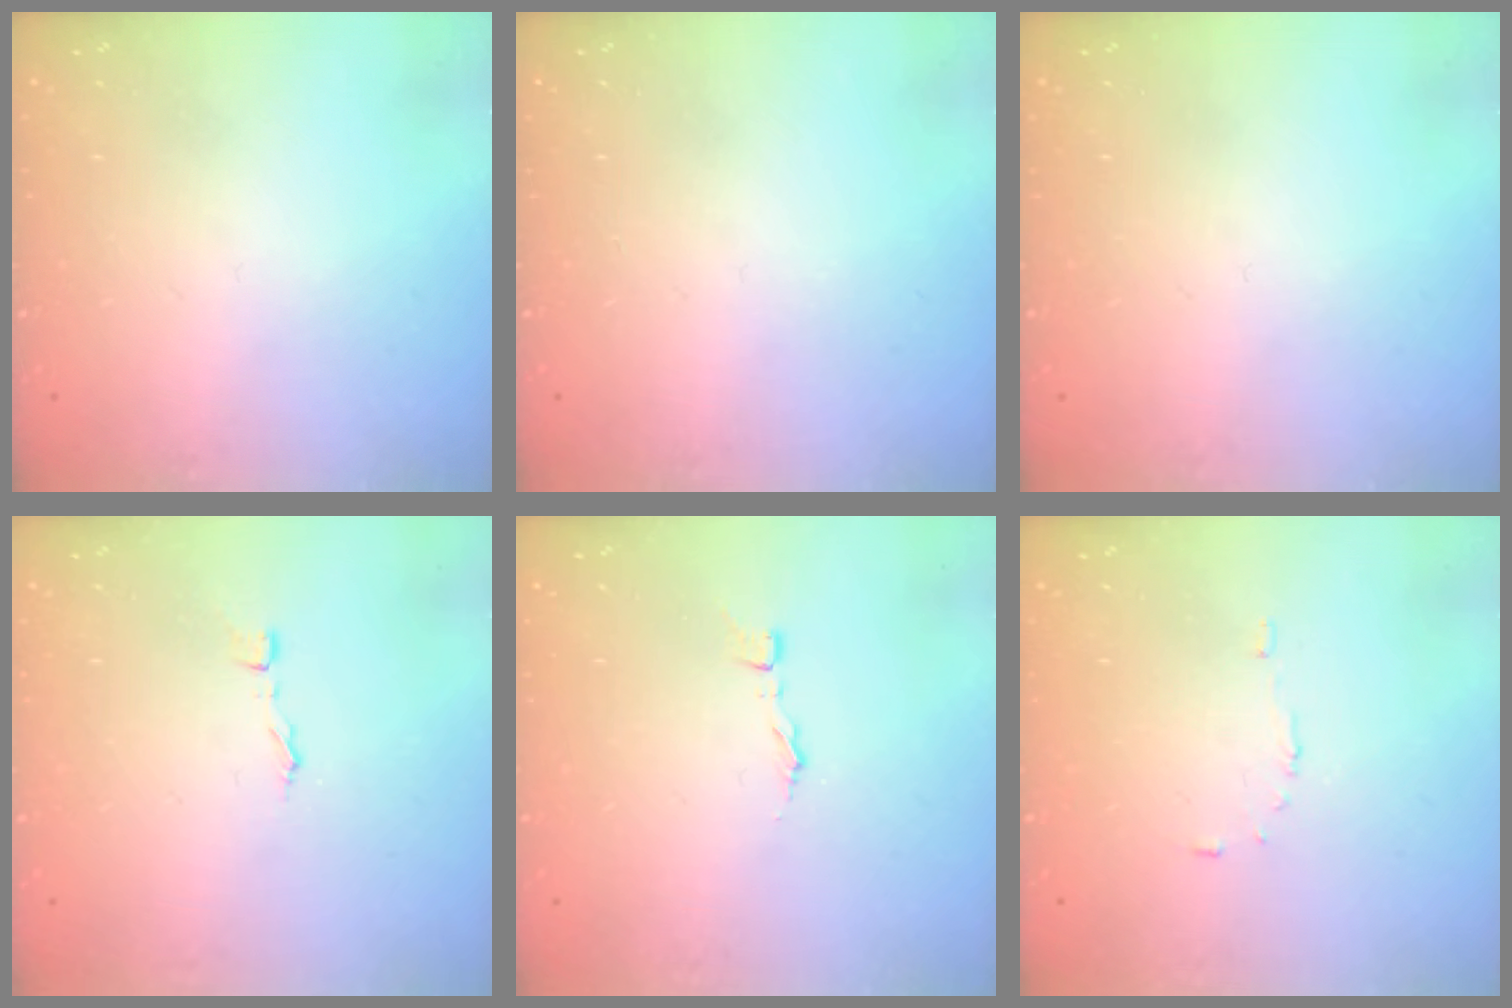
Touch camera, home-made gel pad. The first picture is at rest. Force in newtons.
{"total": 0.0}
{"total": 0.0}
{"total": 1.9, "press": 1.9, "slide": 0.1}
{"total": 2.9, "press": 2.9, "slide": 0.3}
{"total": 3.8, "press": 3.8, "slide": 0.2}